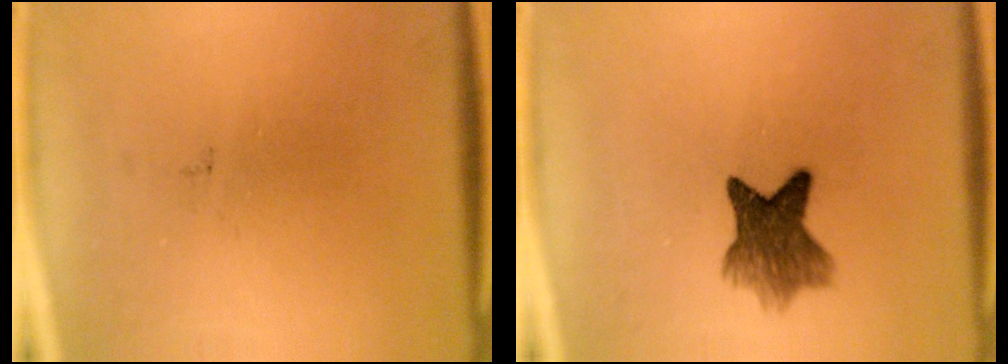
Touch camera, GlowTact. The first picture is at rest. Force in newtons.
{"total": 6.6}